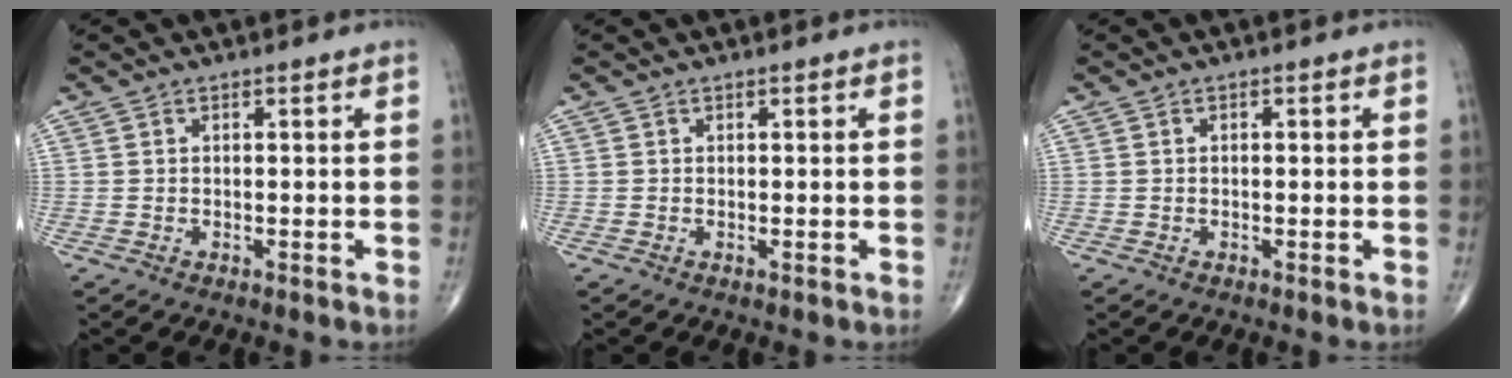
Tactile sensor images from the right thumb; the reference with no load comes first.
{"total": 0.0}
{"total": 0.0}